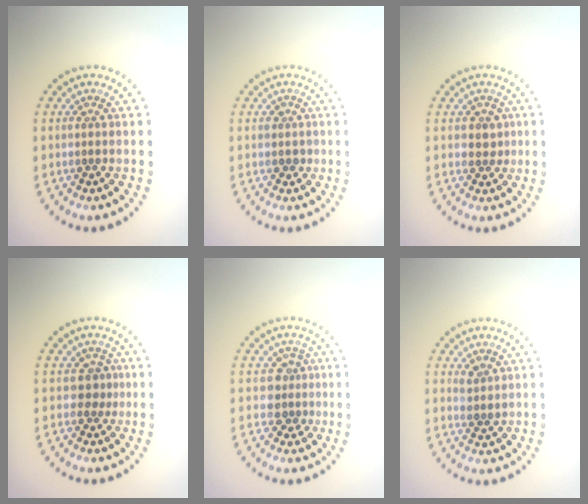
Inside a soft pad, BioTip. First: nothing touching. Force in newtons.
{"total": 1.0, "press": 0.9, "slide": 0.5}
{"total": 1.5, "press": 1.4, "slide": 0.7}
{"total": 1.7, "press": 1.3, "slide": 1.1}
{"total": 2.5, "press": 1.9, "slide": 1.6}
{"total": 1.5, "press": 1.3, "slide": 0.7}